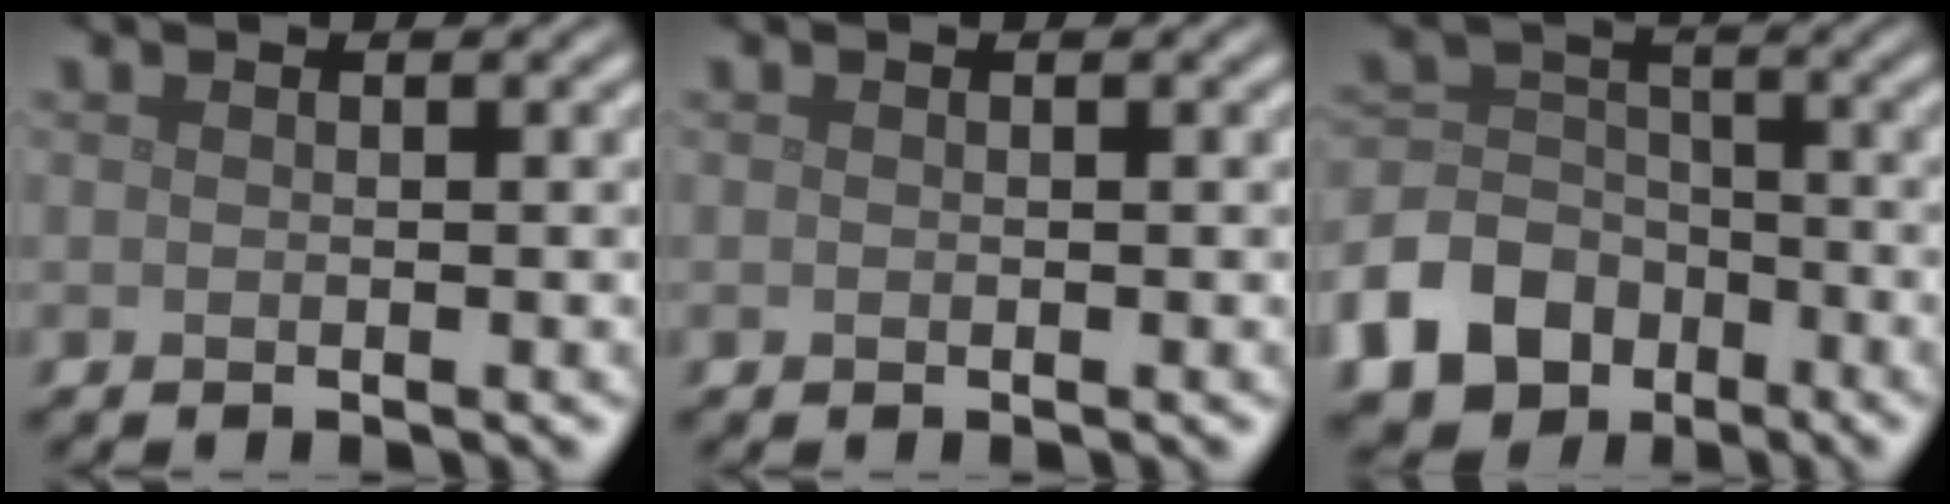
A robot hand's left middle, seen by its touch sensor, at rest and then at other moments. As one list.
[{"total": 0.0}, {"total": 9.5, "force": [-5.4, 7.2, 3.1], "torque": [-0.069, -0.018, -0.114]}]